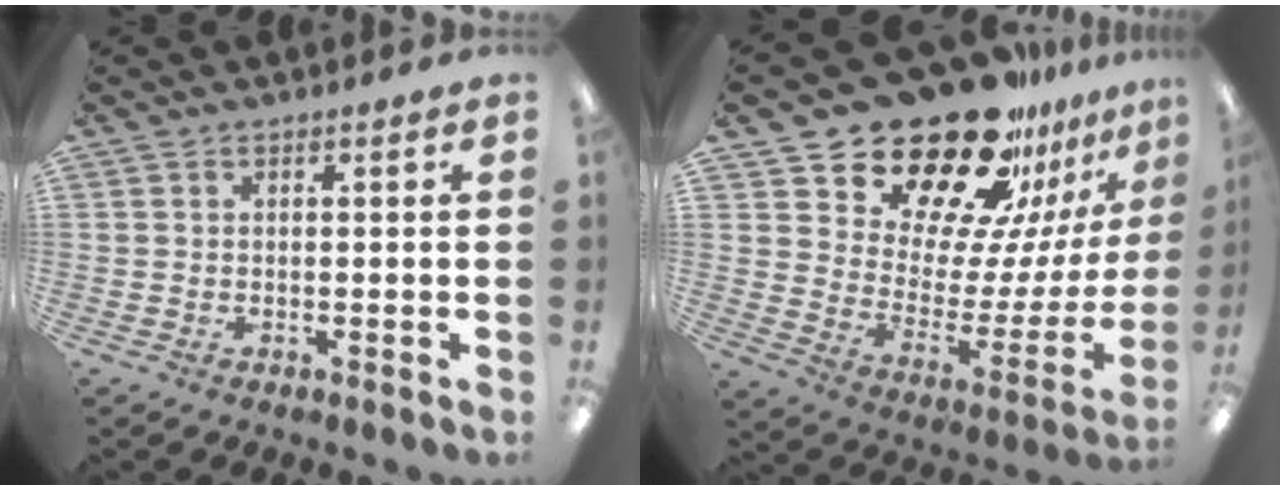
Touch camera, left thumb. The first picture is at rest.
{"total": 26.3, "force": [21.2, 11.5, 10.6], "torque": [-0.167, -0.152, 0.380]}